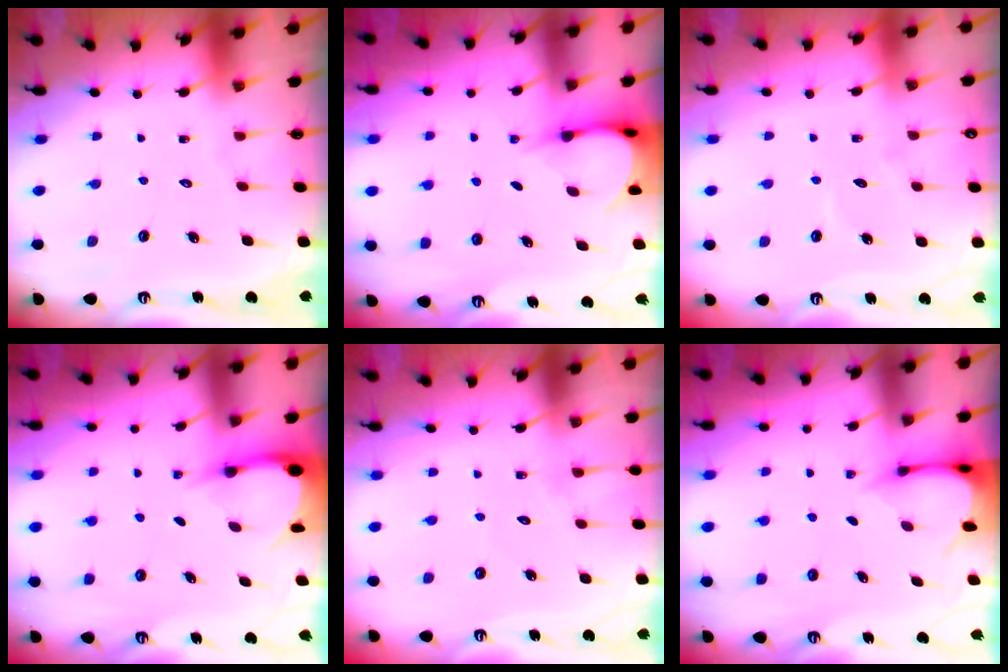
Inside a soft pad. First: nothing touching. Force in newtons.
{"total": 3.8, "press": 3.7, "slide": 0.3}
{"total": 3.5, "press": 3.5, "slide": 0.2}
{"total": 3.2, "press": 3.2, "slide": 0.3}
{"total": 4.8, "press": 4.8, "slide": 0.5}
{"total": 3.5, "press": 3.4, "slide": 0.3}